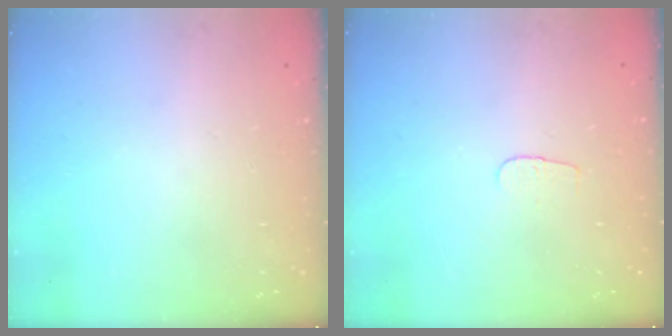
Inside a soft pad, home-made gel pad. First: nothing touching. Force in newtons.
{"total": 2.9, "press": 2.8, "slide": 0.3}